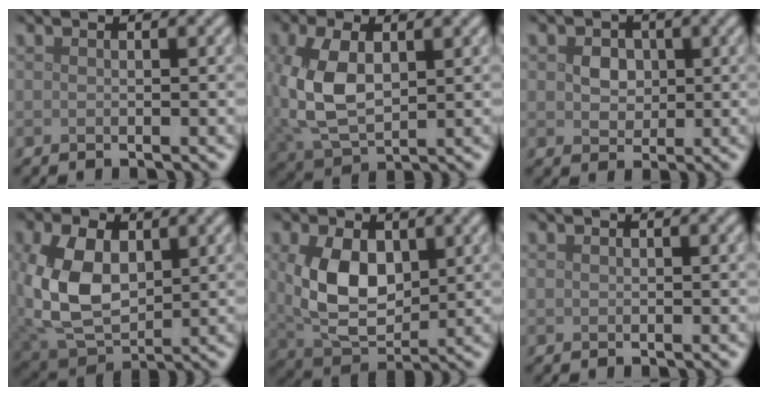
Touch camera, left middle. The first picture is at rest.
{"total": 6.9, "force": [0.6, 4.2, 5.5], "torque": [-0.139, -0.001, 0.016]}
{"total": 2.1, "force": [0.5, 1.8, 1.0], "torque": [-0.022, -0.001, 0.004]}
{"total": 9.3, "force": [0.9, 6.1, 6.9], "torque": [-0.176, -0.006, 0.024]}
{"total": 7.4, "force": [1.3, 4.7, 5.6], "torque": [-0.124, -0.005, 0.032]}
{"total": 0.0}